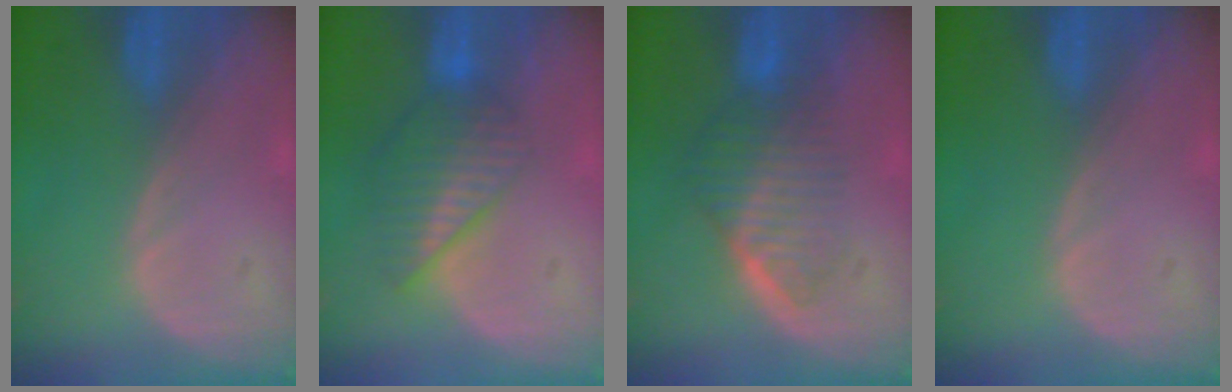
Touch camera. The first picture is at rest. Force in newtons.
{"total": 6.8, "press": 6.0, "slide": 3.2}
{"total": 6.6, "press": 6.0, "slide": 2.8}
{"total": 0.0}